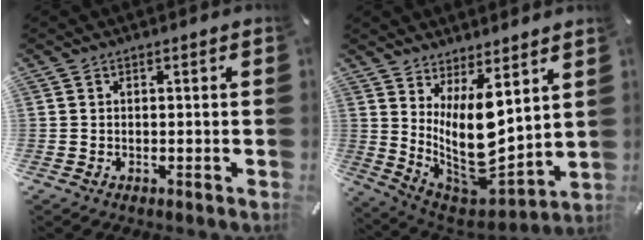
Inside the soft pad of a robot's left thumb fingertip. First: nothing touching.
{"total": 13.1, "force": [4.7, 5.7, 10.8], "torque": [-0.205, -0.069, 0.092]}